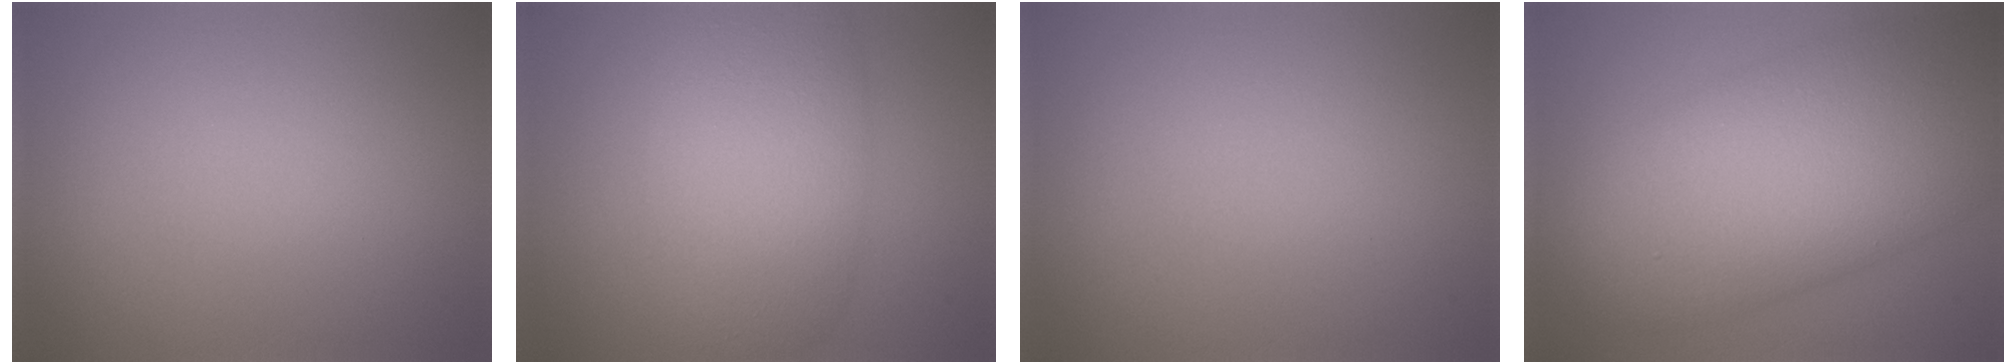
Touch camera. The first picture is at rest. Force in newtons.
{"total": 7.6, "press": 7.5, "slide": 0.6}
{"total": 0.0}
{"total": 12.0, "press": 11.9, "slide": 0.6}